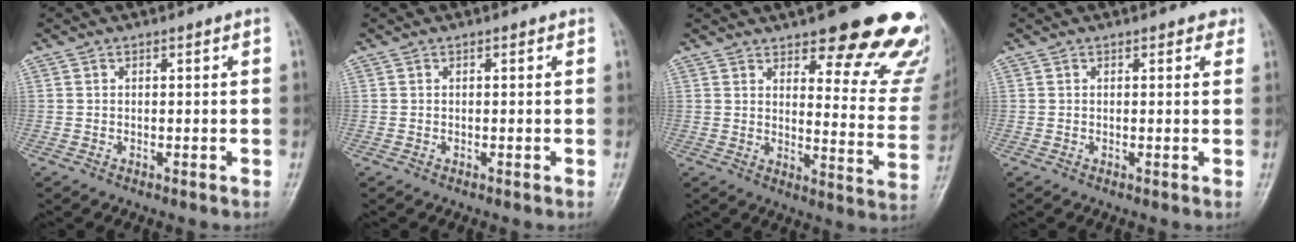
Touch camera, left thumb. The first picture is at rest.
{"total": 0.0}
{"total": 21.9, "force": [15.3, 6.4, 14.4], "torque": [-0.132, -0.084, 0.183]}
{"total": 1.6, "force": [1.0, 0.9, 0.8], "torque": [0.005, -0.002, 0.006]}